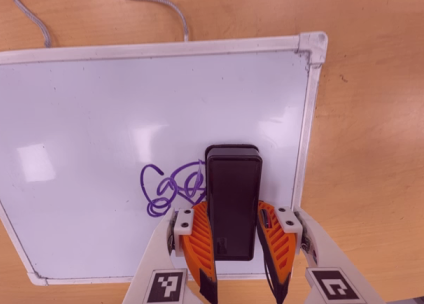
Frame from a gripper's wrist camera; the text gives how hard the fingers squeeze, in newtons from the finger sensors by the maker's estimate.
{"total": 12.3, "left": 13.4, "right": 11.2}